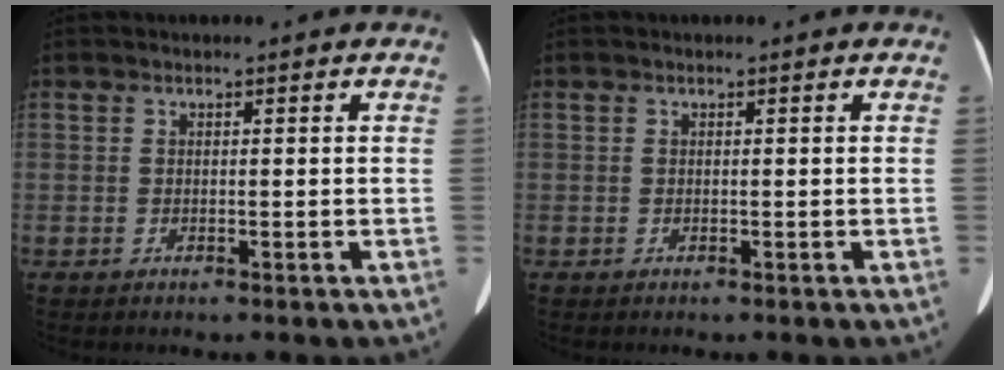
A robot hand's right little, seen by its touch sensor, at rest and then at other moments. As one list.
[{"total": 0.0}]